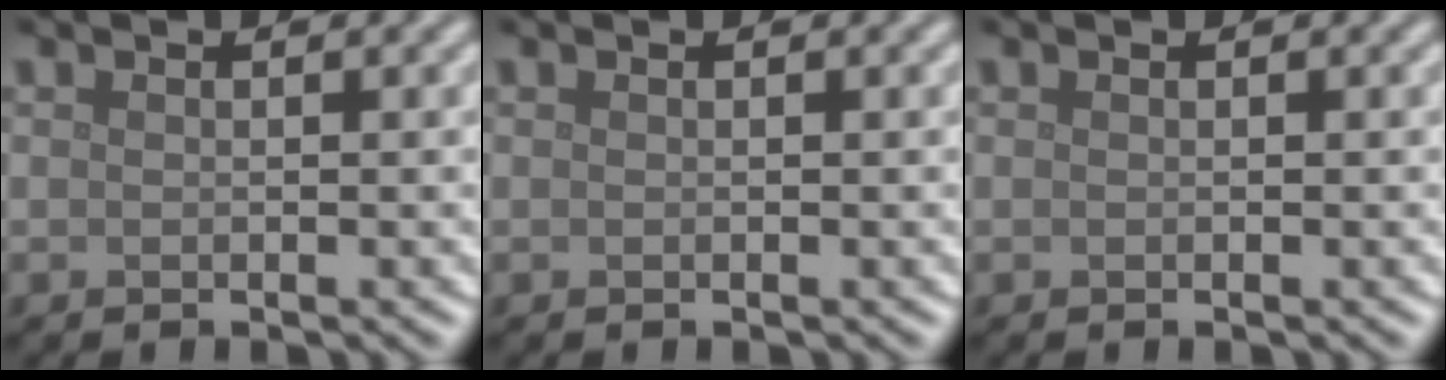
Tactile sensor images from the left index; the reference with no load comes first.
{"total": 0.0}
{"total": 0.0}